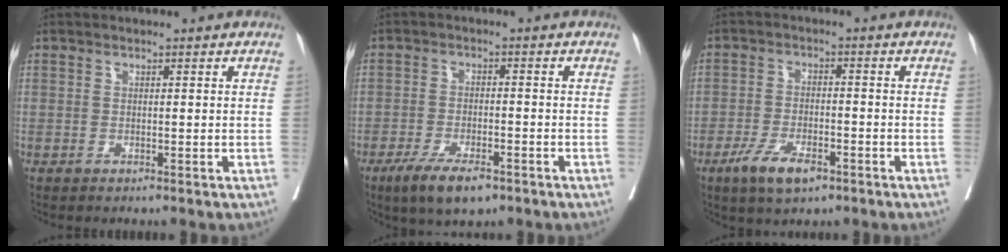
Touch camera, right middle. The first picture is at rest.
{"total": 7.3, "force": [-4.8, 2.3, 5.0], "torque": [-0.089, -0.010, -0.079]}
{"total": 6.4, "force": [-3.8, 2.5, 4.5], "torque": [-0.088, -0.005, -0.063]}